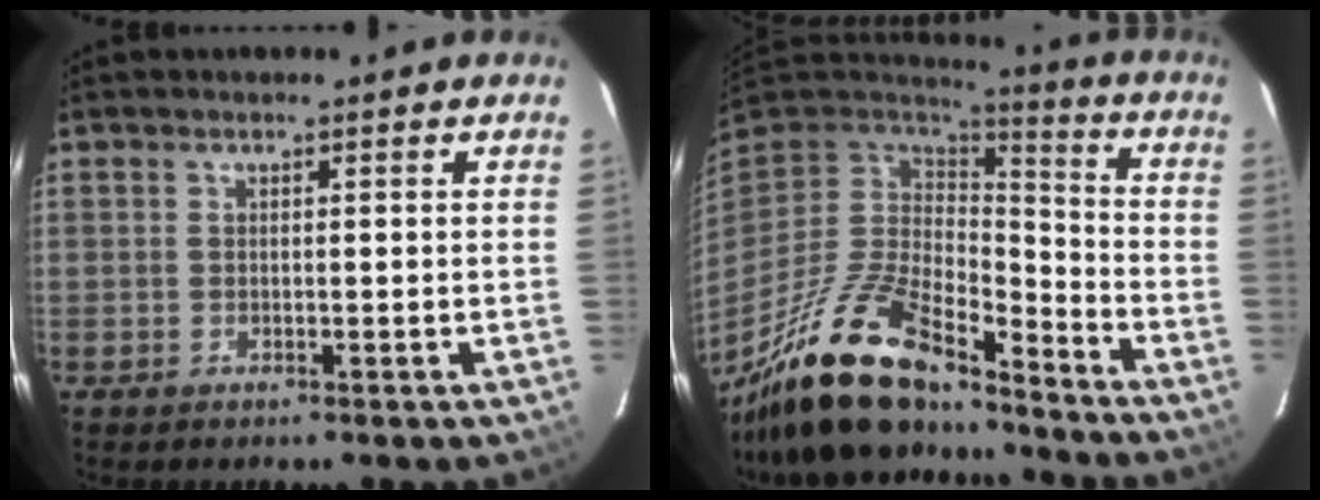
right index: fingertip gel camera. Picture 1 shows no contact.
{"total": 21.0, "force": [-16.0, 6.3, 12.1], "torque": [-0.249, -0.032, -0.287]}